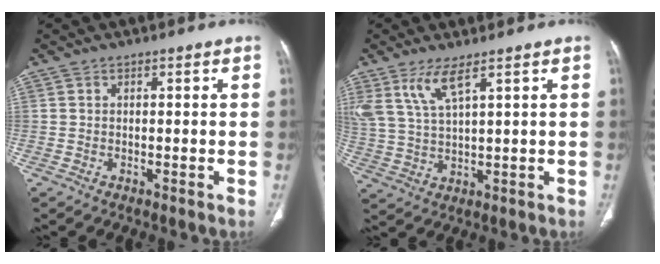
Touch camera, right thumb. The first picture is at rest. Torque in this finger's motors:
{"motor_torque": [-0.28, 0.91, 0.47, 0.57, 0.29]}